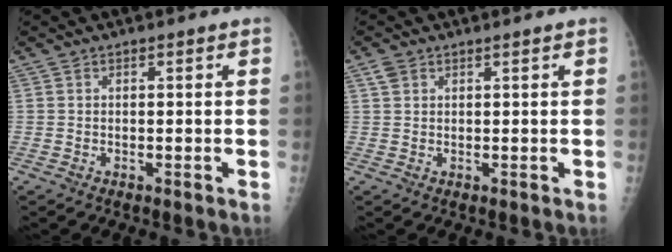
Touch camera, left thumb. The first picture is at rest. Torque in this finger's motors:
{"motor_torque": [0.33, 0.20, -0.13, -0.33, 0.00]}